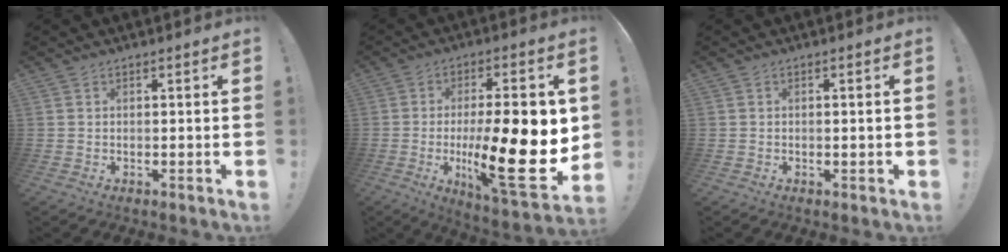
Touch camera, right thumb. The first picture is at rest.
{"total": 25.7, "force": [-1.9, 7.1, 24.6], "torque": [-0.399, -0.011, -0.023]}
{"total": 1.2, "force": [-0.1, 0.1, 1.2], "torque": [-0.018, -0.001, -0.003]}